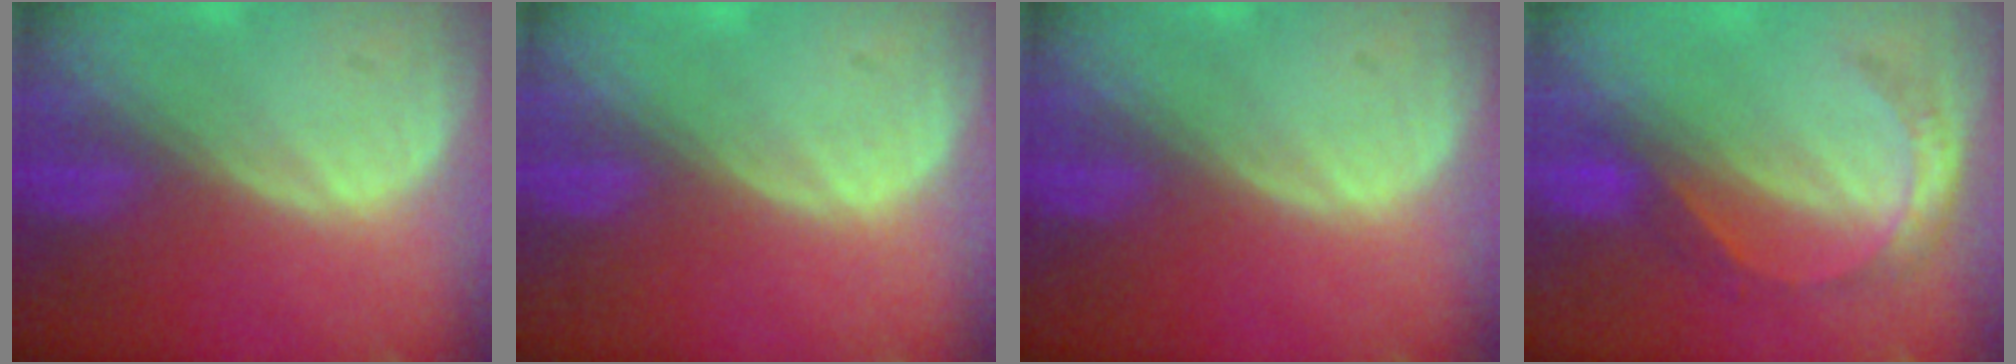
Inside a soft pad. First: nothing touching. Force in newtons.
{"total": 0.5, "press": 0.1, "slide": 0.5}
{"total": 0.0}
{"total": 5.6, "press": 4.8, "slide": 2.8}